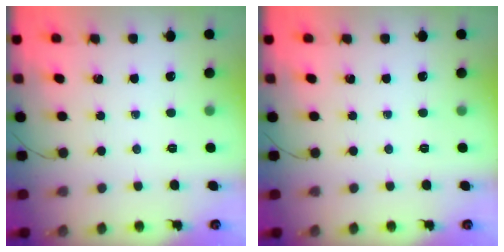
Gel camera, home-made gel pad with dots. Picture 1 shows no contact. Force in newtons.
{"total": 0.0}